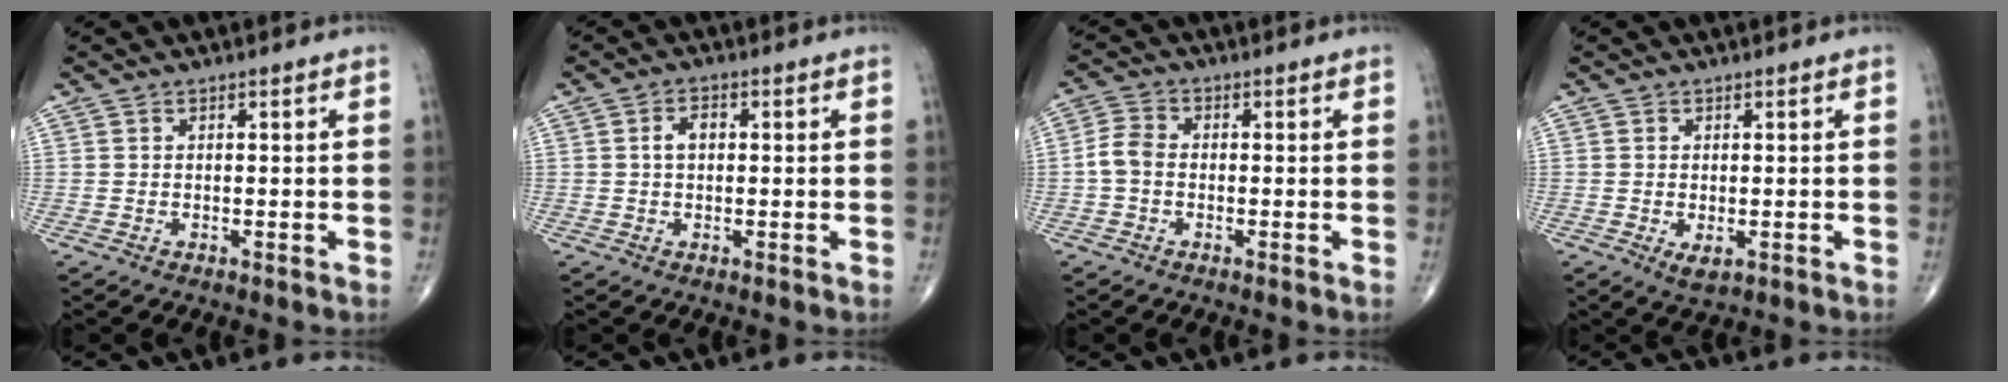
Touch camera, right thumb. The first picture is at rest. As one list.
[{"total": 2.9, "force": [0.3, 1.8, 2.2], "torque": [-0.040, 0.011, 0.003]}, {"total": 4.1, "force": [-0.8, 2.9, 2.8], "torque": [-0.056, 0.011, -0.025]}, {"total": 2.5, "force": [-0.7, 1.2, 2.1], "torque": [-0.035, -0.006, -0.007]}]